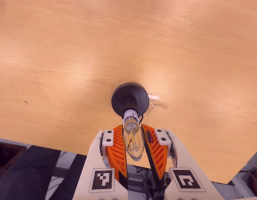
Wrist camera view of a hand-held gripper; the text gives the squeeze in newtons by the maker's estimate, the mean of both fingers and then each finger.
{"total": 12.7, "left": 12.5, "right": 12.9}